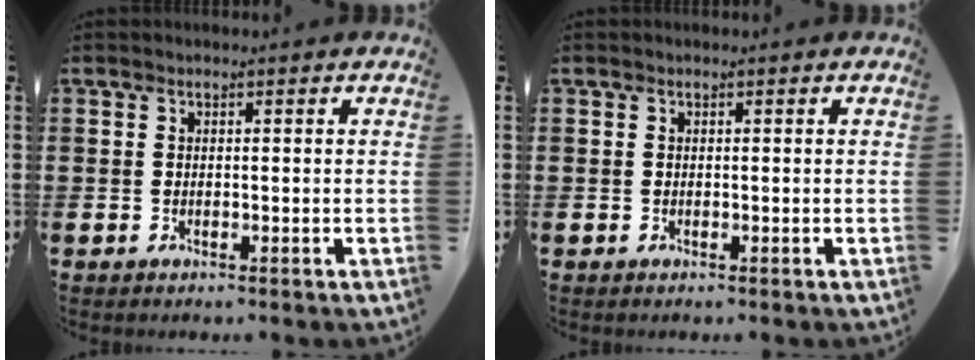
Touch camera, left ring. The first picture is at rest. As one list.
[{"total": 0.0}]